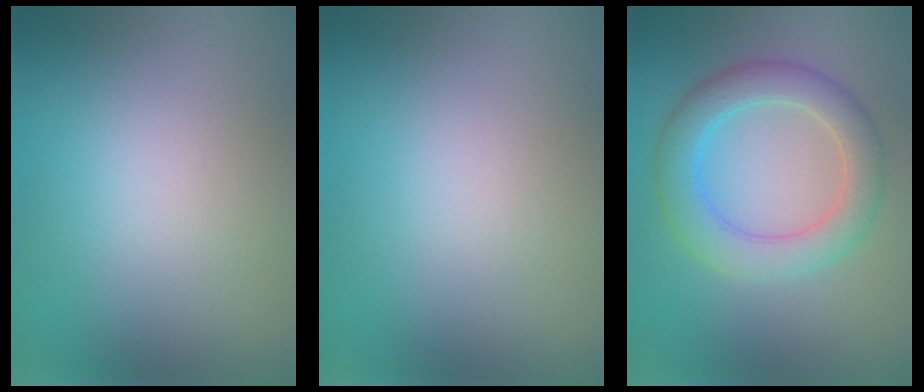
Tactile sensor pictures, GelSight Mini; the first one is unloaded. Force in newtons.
{"total": 0.0}
{"total": 4.9, "press": 4.9, "slide": 0.2}